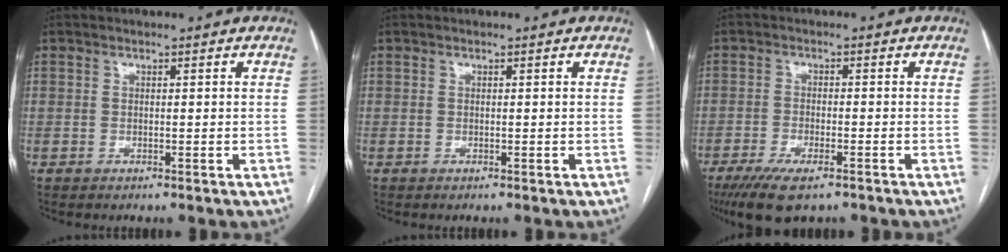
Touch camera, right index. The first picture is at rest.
{"total": 0.0}
{"total": 8.1, "force": [-5.6, 2.2, 5.4], "torque": [-0.091, -0.015, -0.092]}